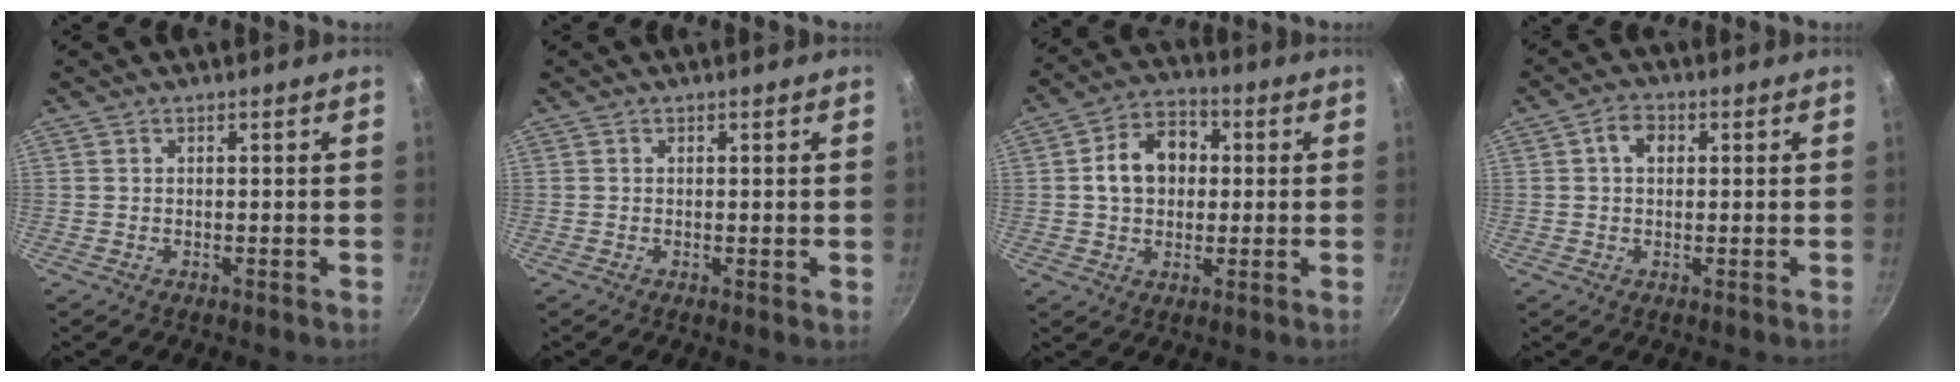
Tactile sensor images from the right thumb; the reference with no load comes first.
{"total": 0.5, "force": [0.2, 0.3, 0.4], "torque": [-0.005, -0.006, 0.000]}
{"total": 10.7, "force": [1.2, 8.2, 6.8], "torque": [-0.079, 0.022, 0.007]}
{"total": 4.0, "force": [0.8, 2.9, 2.6], "torque": [-0.031, 0.007, 0.007]}